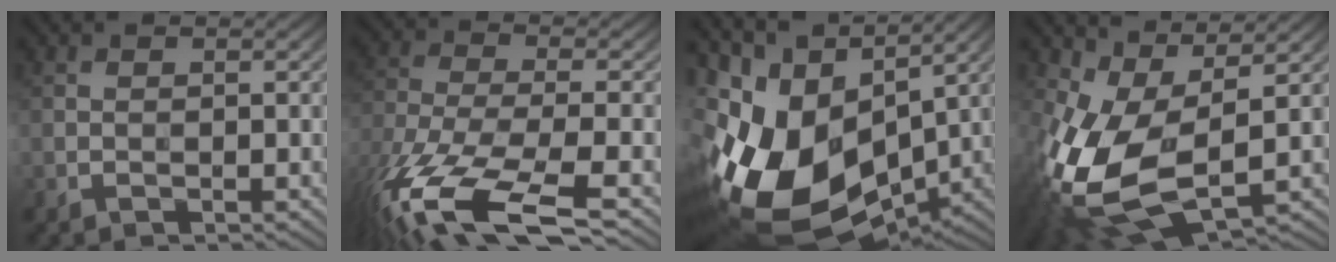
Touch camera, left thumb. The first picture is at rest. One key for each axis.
{"total": 14.4, "fx": -9.2, "fy": 4.8, "fz": 10.0, "tx": -0.249, "ty": -0.031, "tz": -0.160}
{"total": 18.8, "fx": -2.8, "fy": 11.1, "fz": 14.9, "tx": -0.312, "ty": -0.032, "tz": -0.027}
{"total": 15.1, "fx": -0.7, "fy": 8.5, "fz": 12.4, "tx": -0.296, "ty": -0.033, "tz": 0.001}